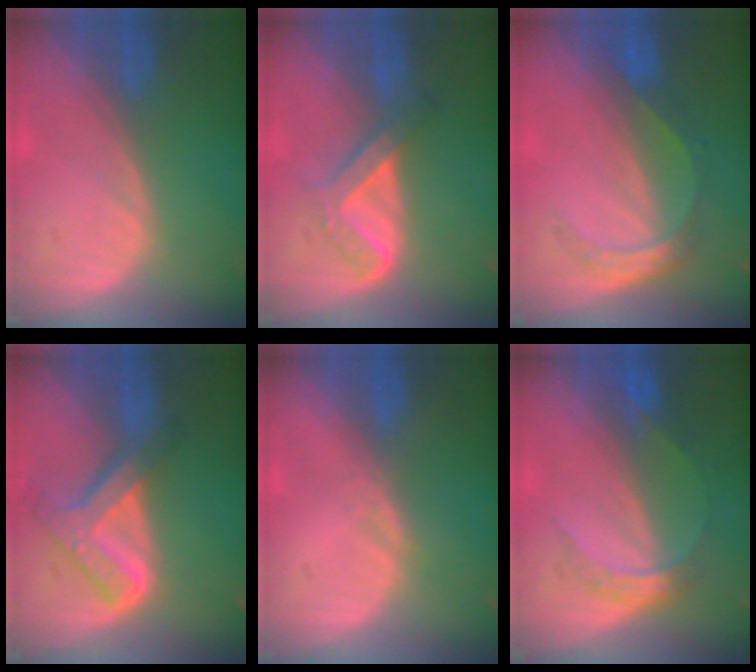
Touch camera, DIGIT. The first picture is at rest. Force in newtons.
{"total": 5.1, "press": 4.9, "slide": 1.2}
{"total": 5.6, "press": 4.8, "slide": 2.8}
{"total": 8.0, "press": 6.8, "slide": 4.3}
{"total": 1.2, "press": 1.0, "slide": 0.7}
{"total": 4.8, "press": 4.5, "slide": 1.6}